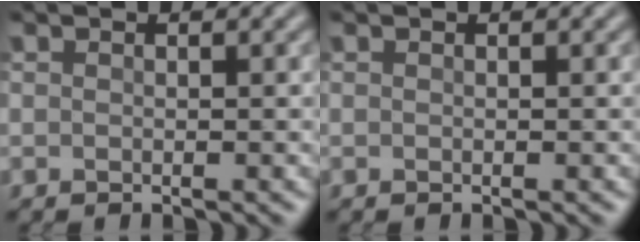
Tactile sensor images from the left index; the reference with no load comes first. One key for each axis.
{"total": 0.0}